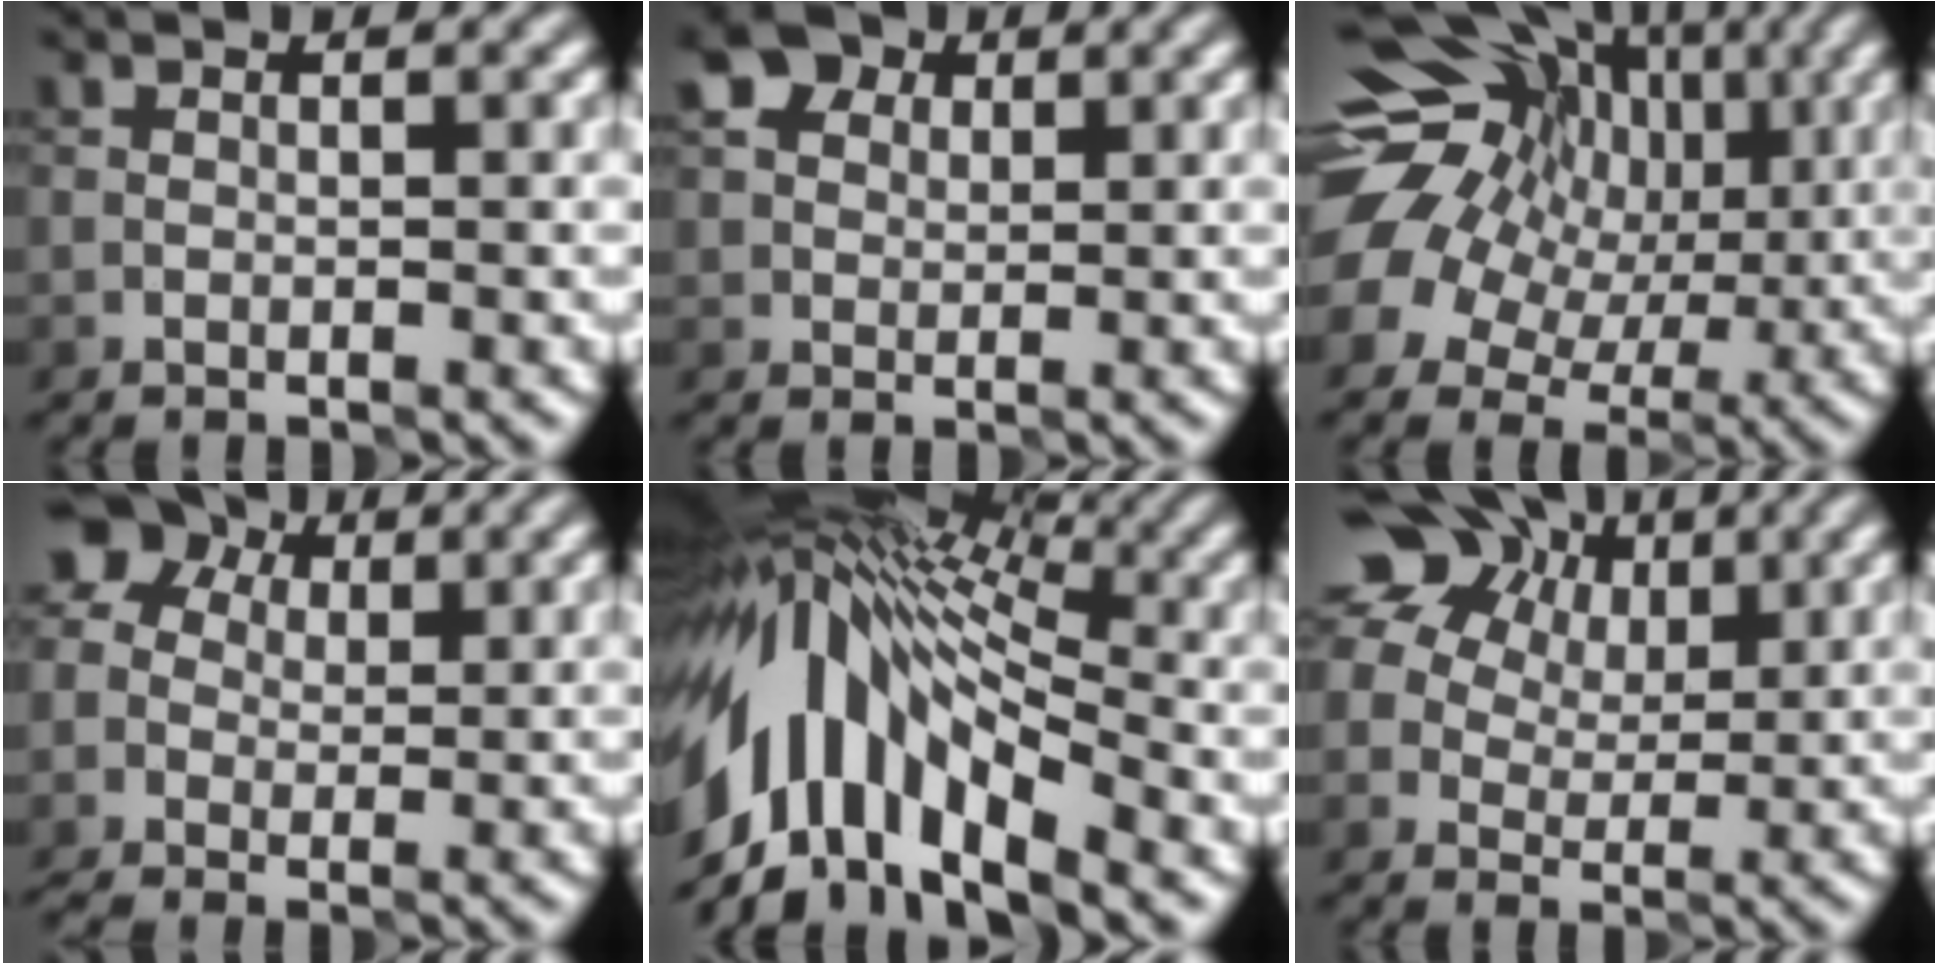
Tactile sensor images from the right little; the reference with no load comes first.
{"total": 4.0, "force": [2.3, 2.6, 1.8], "torque": [-0.030, 0.013, 0.032]}
{"total": 14.4, "force": [3.3, 11.3, 8.3], "torque": [-0.144, 0.032, 0.037]}
{"total": 5.5, "force": [1.0, 4.5, 3.1], "torque": [-0.065, 0.024, 0.009]}
{"total": 11.9, "force": [-2.6, 6.4, 9.7], "torque": [-0.175, 0.026, -0.045]}
{"total": 14.4, "force": [7.2, 10.1, 7.2], "torque": [-0.148, 0.048, 0.132]}